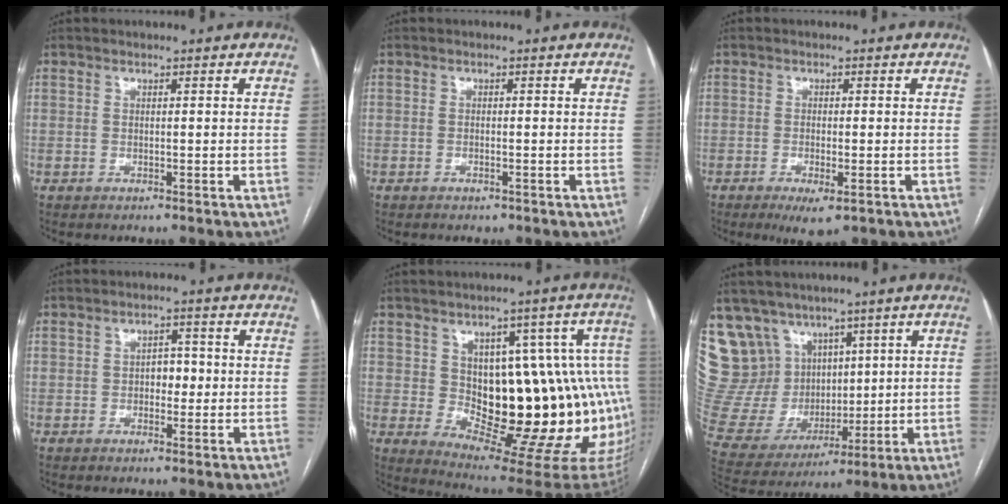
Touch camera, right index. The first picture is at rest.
{"total": 0.6, "force": [-0.4, 0.2, 0.3], "torque": [-0.008, -0.001, -0.004]}
{"total": 4.1, "force": [-2.1, 1.1, 3.4], "torque": [-0.053, -0.008, -0.027]}
{"total": 3.0, "force": [-0.2, 1.9, 2.3], "torque": [-0.027, 0.009, -0.003]}
{"total": 20.7, "force": [-0.7, 8.3, 18.9], "torque": [-0.159, 0.032, 0.015]}
{"total": 17.5, "force": [10.2, 12.9, 5.9], "torque": [-0.140, 0.059, 0.223]}